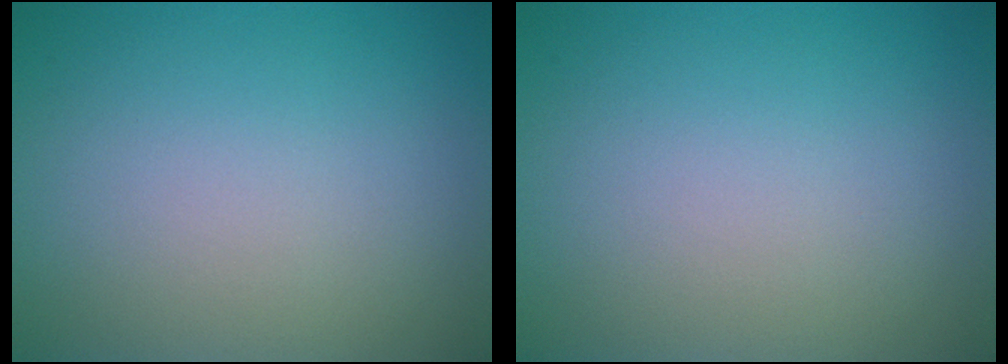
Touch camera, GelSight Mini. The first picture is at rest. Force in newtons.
{"total": 0.0}